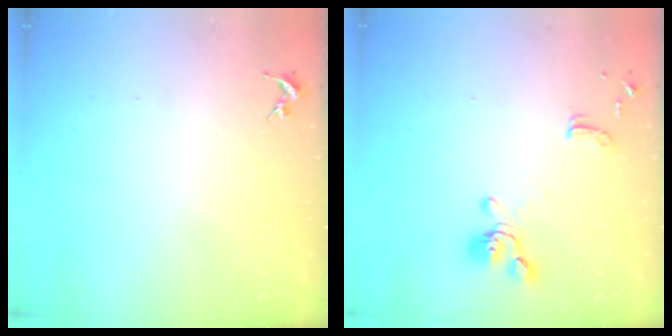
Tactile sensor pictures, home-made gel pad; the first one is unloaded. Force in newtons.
{"total": 11.5, "press": 11.4, "slide": 1.1}